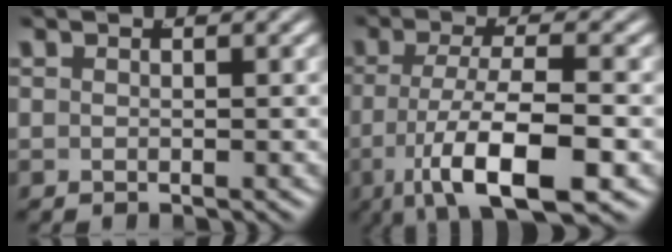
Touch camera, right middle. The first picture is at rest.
{"total": 8.3, "force": [-4.3, 2.7, 6.7], "torque": [-0.123, -0.022, -0.049]}